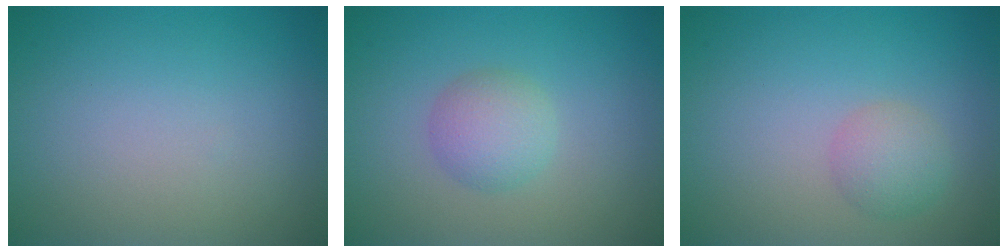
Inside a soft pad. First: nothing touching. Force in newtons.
{"total": 2.7, "press": 2.7, "slide": 0.1}
{"total": 2.1, "press": 2.1, "slide": 0.1}